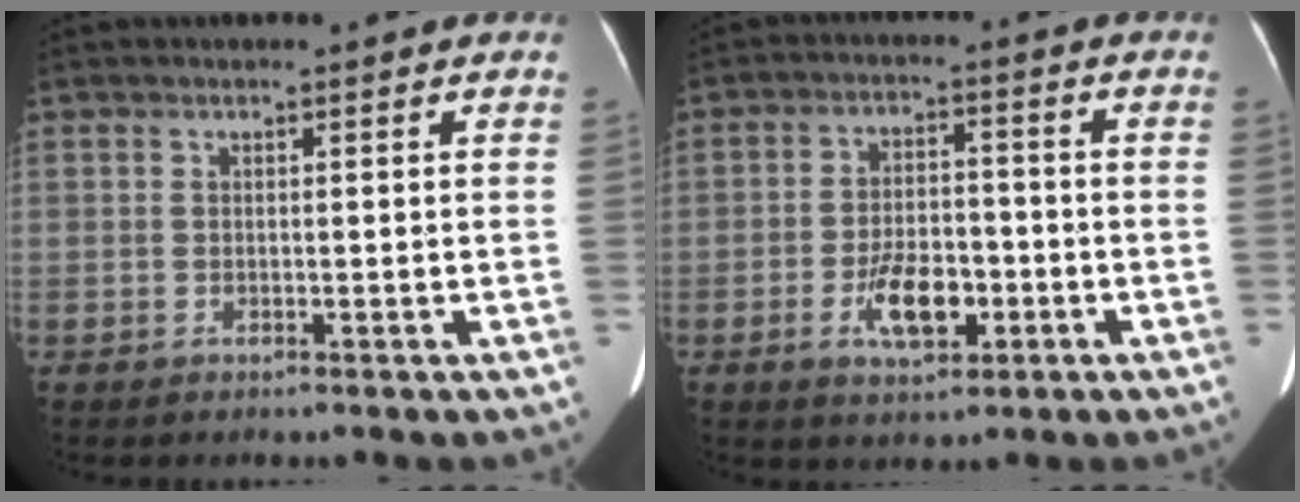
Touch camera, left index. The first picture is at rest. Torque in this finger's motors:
{"motor_torque": [0.19, 0.08, 0.15, 0.10]}